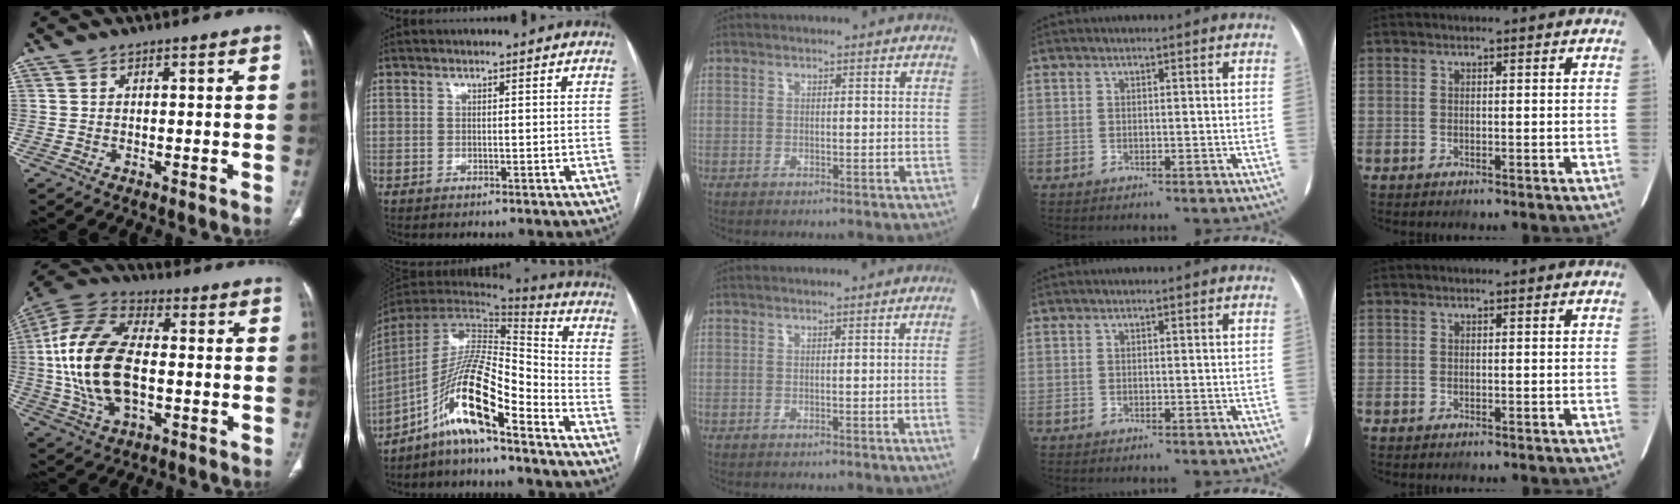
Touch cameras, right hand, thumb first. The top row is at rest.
{"thumb": {"total": 20.3, "force": [-0.7, 11.2, 17.0], "torque": [-0.353, 0.015, -0.013]}, "index": {"total": 14.3, "force": [-9.0, 1.5, 11.0], "torque": [-0.207, 0.014, -0.163]}, "middle": {"total": 2.3, "force": [-0.5, -0.5, 2.2], "torque": [-0.032, 0.002, -0.003]}}